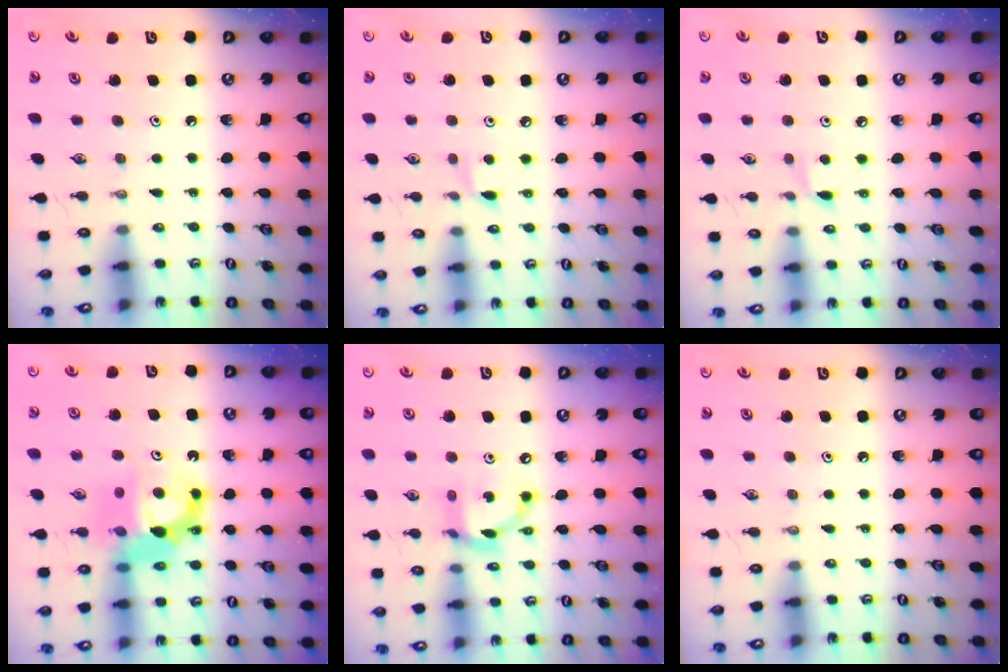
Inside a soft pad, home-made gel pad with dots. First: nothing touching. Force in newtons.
{"total": 5.4, "press": 5.3, "slide": 0.8}
{"total": 5.4, "press": 5.3, "slide": 0.8}
{"total": 12.1, "press": 12.0, "slide": 1.9}
{"total": 12.6, "press": 12.5, "slide": 0.9}
{"total": 0.0}